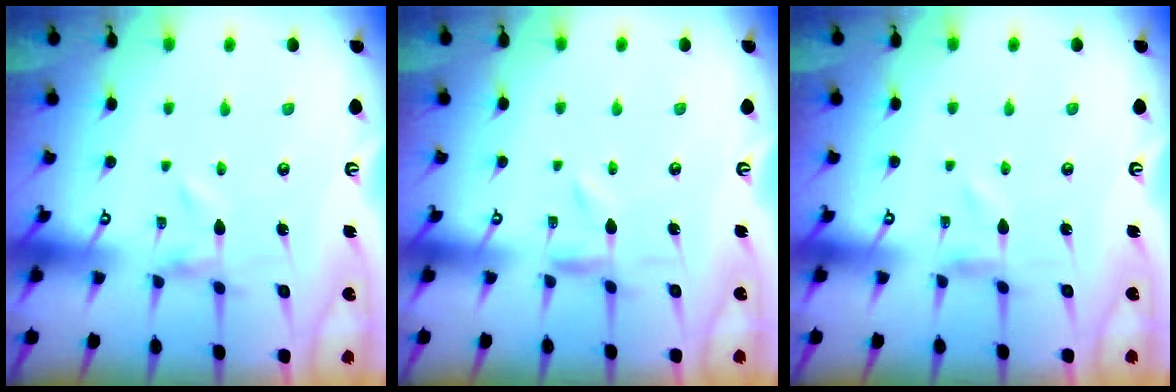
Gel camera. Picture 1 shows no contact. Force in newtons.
{"total": 1.8, "press": 1.8, "slide": 0.3}
{"total": 0.0}